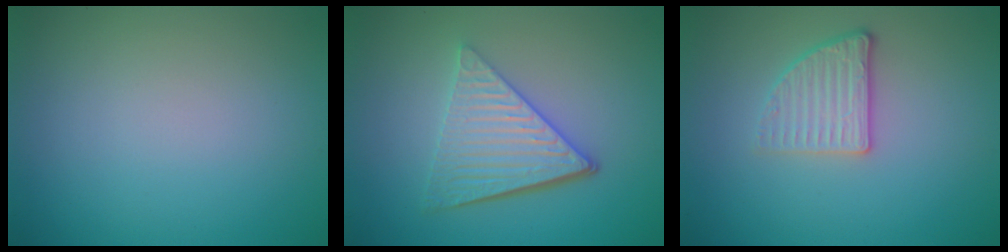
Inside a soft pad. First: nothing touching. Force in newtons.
{"total": 5.4, "press": 3.8, "slide": 3.8}
{"total": 2.6, "press": 2.3, "slide": 1.3}